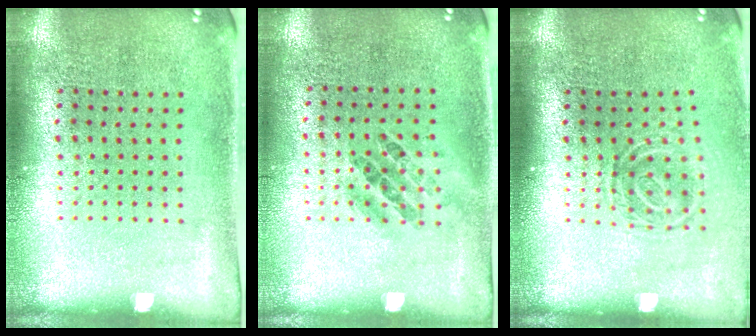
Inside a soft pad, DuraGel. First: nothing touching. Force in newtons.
{"total": 0.9, "press": 0.8, "slide": 0.5}
{"total": 1.7, "press": 1.2, "slide": 1.3}